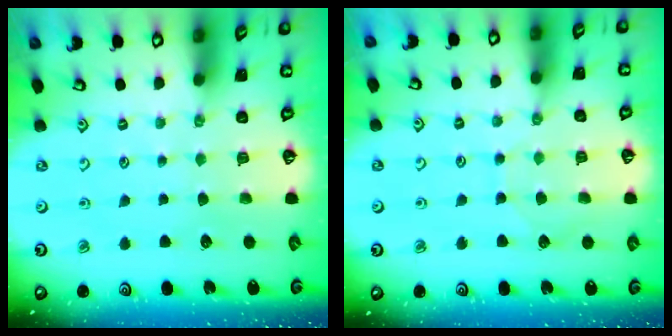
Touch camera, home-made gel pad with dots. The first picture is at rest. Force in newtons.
{"total": 5.1, "press": 5.1, "slide": 0.5}